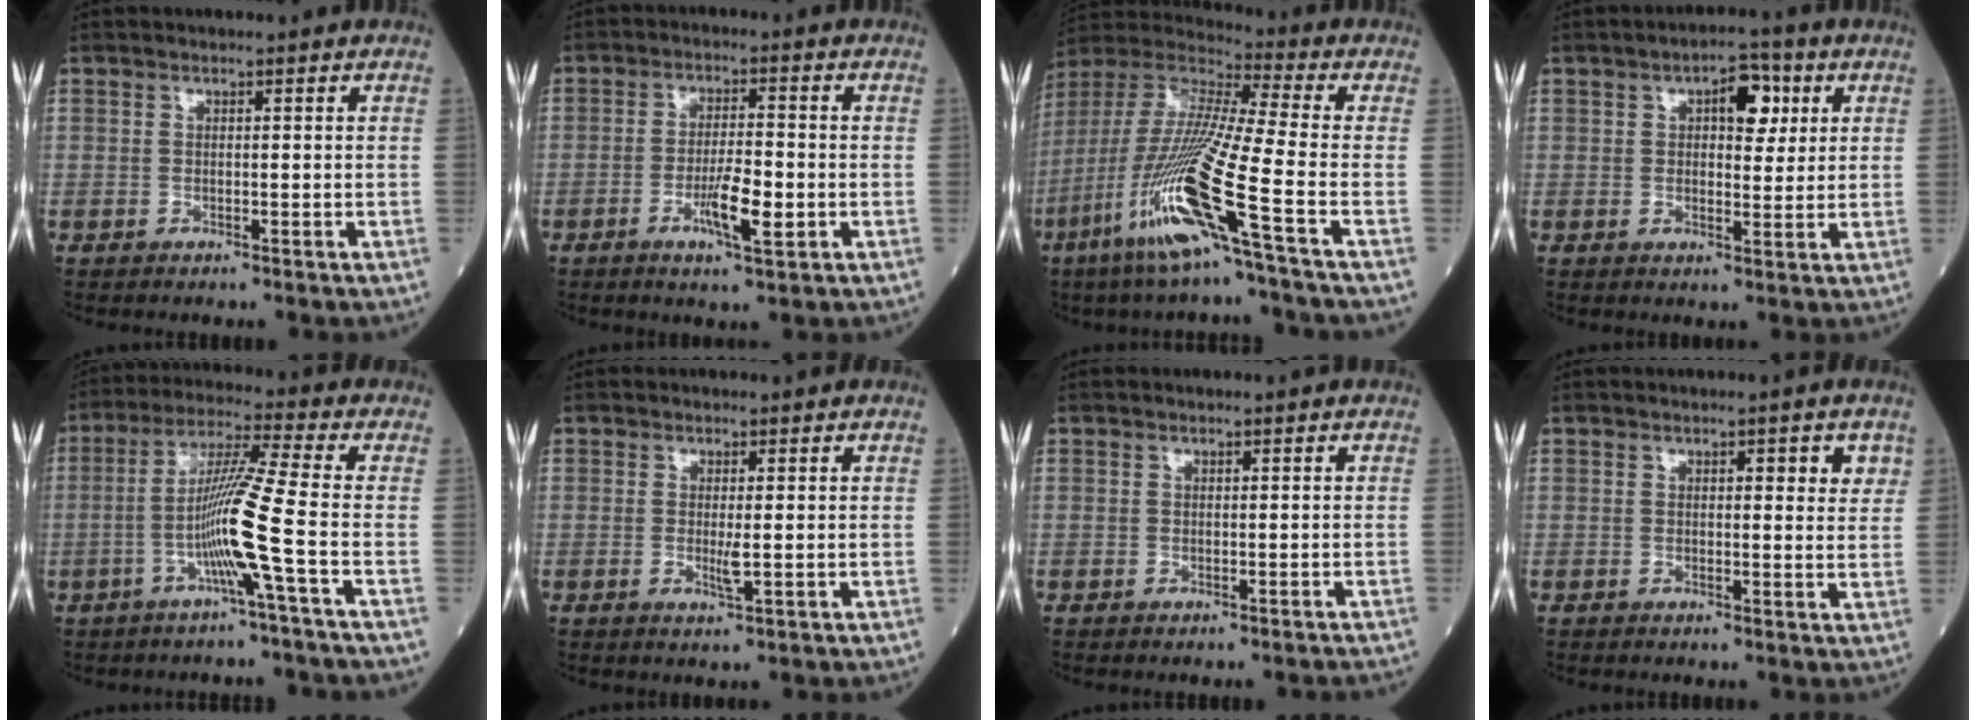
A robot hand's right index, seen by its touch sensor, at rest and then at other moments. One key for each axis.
{"total": 6.1, "fx": -2.0, "fy": 1.0, "fz": 5.7, "tx": -0.103, "ty": -0.004, "tz": -0.035}
{"total": 17.1, "fx": -7.5, "fy": -1.0, "fz": 15.4, "tx": -0.330, "ty": -0.027, "tz": -0.152}
{"total": 6.0, "fx": 2.2, "fy": 2.8, "fz": 4.9, "tx": -0.065, "ty": 0.014, "tz": 0.030}
{"total": 9.6, "fx": -2.9, "fy": -2.2, "fz": 8.9, "tx": -0.173, "ty": 0.004, "tz": -0.059}
{"total": 1.9, "fx": -0.2, "fy": 0.1, "fz": 1.9, "tx": -0.038, "ty": -0.005, "tz": -0.002}
{"total": 0.6, "fx": -0.5, "fy": 0.2, "fz": 0.1, "tx": 0.000, "ty": 0.004, "tz": -0.008}
{"total": 3.4, "fx": 1.6, "fy": 1.2, "fz": 2.7, "tx": -0.027, "ty": -0.002, "tz": 0.017}